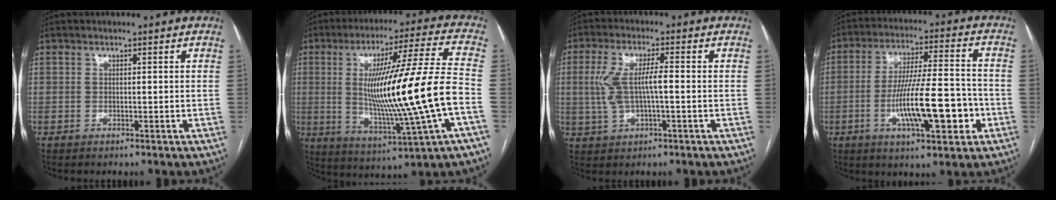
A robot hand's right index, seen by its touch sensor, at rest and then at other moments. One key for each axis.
{"total": 20.7, "fx": -2.1, "fy": -0.8, "fz": 20.5, "tx": -0.358, "ty": -0.007, "tz": -0.037}
{"total": 7.1, "fx": 0.0, "fy": 1.9, "fz": 6.9, "tx": -0.152, "ty": 0.013, "tz": 0.006}
{"total": 14.3, "fx": -4.1, "fy": 2.5, "fz": 13.5, "tx": -0.236, "ty": 0.004, "tz": -0.064}